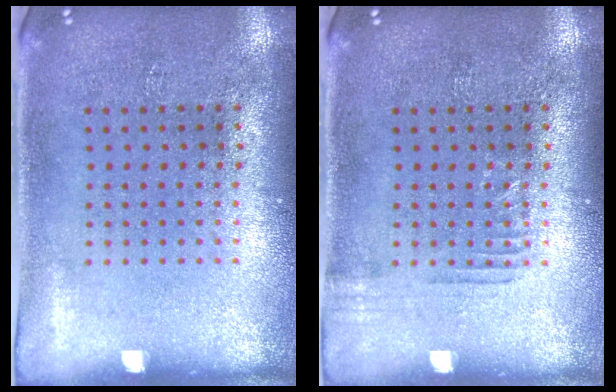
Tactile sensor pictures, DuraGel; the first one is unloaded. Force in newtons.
{"total": 0.9, "press": 0.9, "slide": 0.2}